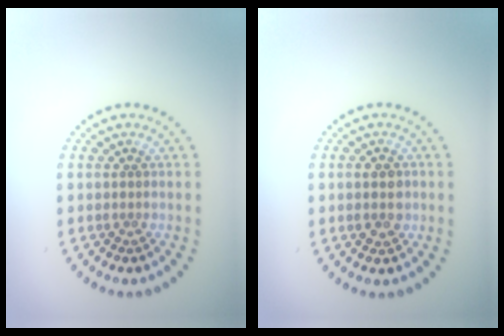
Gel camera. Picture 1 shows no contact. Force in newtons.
{"total": 2.7, "press": 2.7, "slide": 0.2}